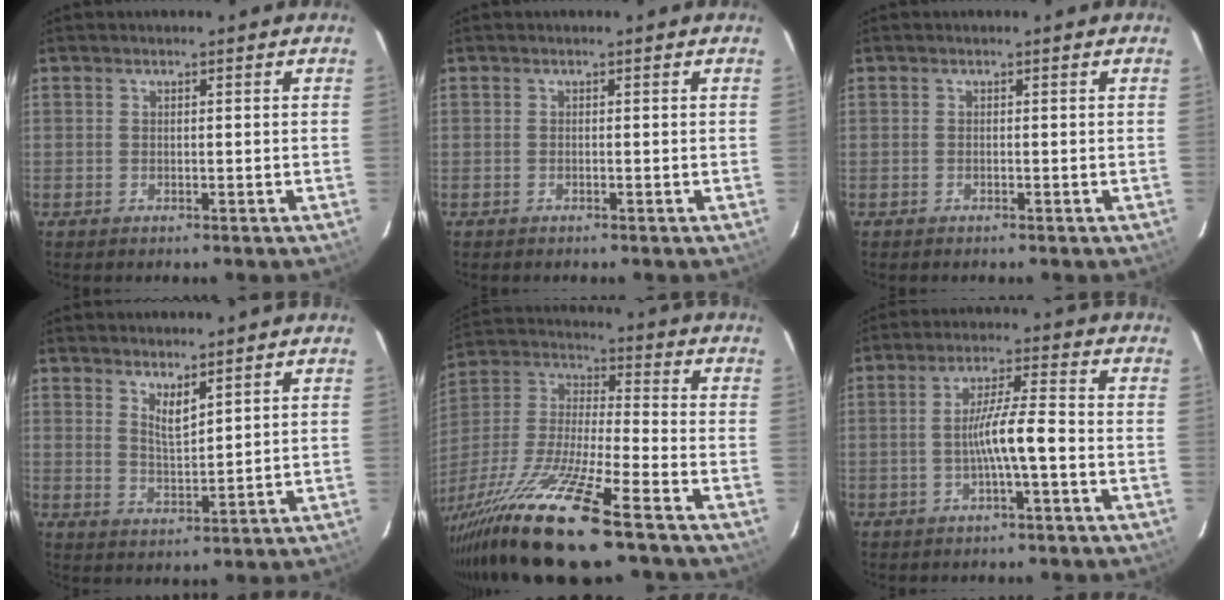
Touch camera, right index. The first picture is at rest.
{"total": 0.0}
{"total": 0.0}
{"total": 4.0, "force": [2.9, 0.8, 2.6], "torque": [-0.045, -0.007, 0.051]}
{"total": 22.3, "force": [-16.1, 1.9, 15.4], "torque": [-0.304, -0.036, -0.293]}
{"total": 6.6, "force": [-2.1, -0.1, 6.2], "torque": [-0.118, 0.006, -0.034]}